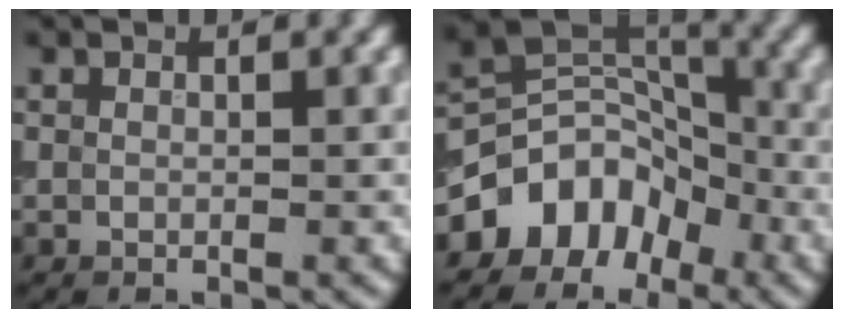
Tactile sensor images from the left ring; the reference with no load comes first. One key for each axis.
{"total": 6.3, "fx": -3.6, "fy": 4.6, "fz": 2.5, "tx": -0.021, "ty": 0.006, "tz": -0.075}